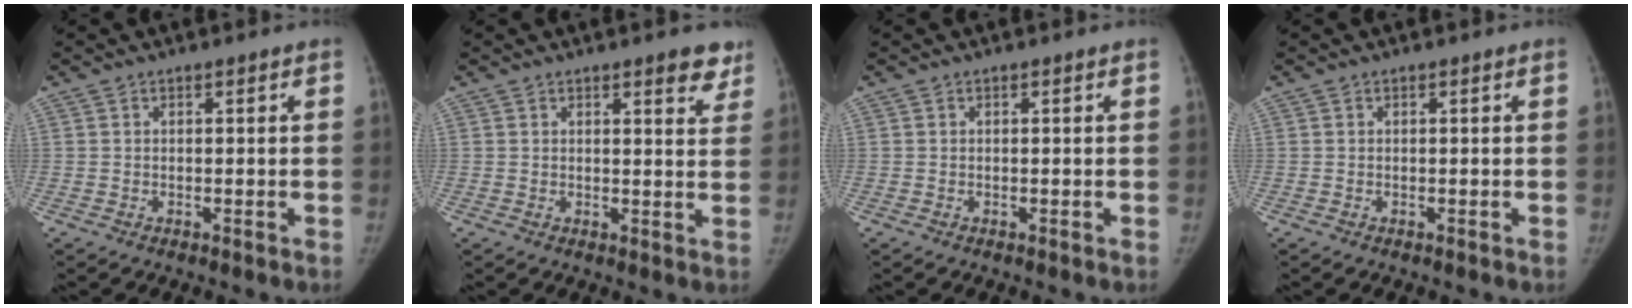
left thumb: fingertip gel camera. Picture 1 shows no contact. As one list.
[{"total": 4.9, "force": [3.4, 1.6, 3.2], "torque": [-0.015, -0.018, 0.038]}, {"total": 0.0}, {"total": 0.0}]